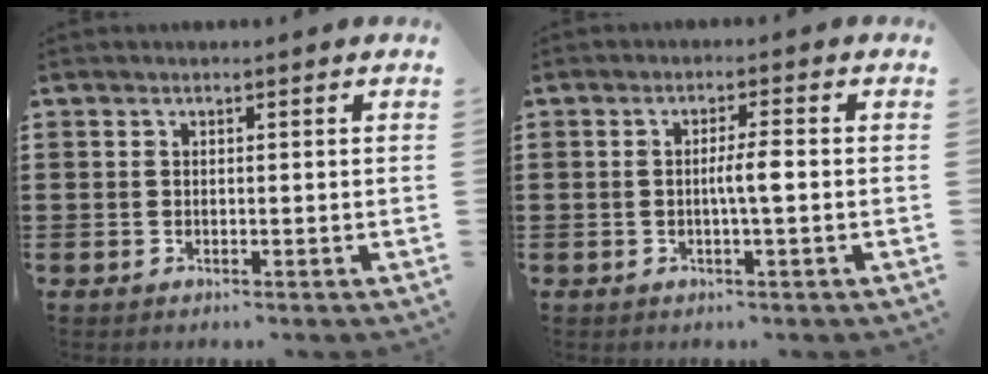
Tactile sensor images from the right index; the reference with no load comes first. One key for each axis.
{"total": 3.2, "fx": -0.4, "fy": 0.2, "fz": 3.2, "tx": -0.058, "ty": -0.002, "tz": -0.009}